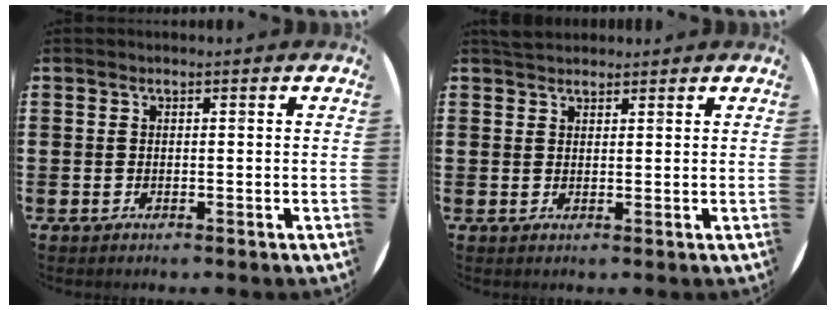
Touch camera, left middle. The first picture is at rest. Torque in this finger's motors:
{"motor_torque": [0.24, -0.21, -0.06, -0.01]}